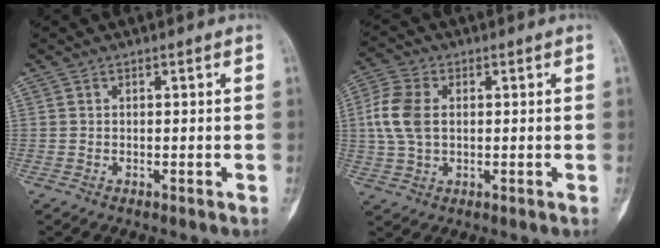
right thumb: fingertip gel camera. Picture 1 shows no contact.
{"total": 8.4, "force": [0.9, 5.4, 6.3], "torque": [-0.143, 0.010, 0.020]}